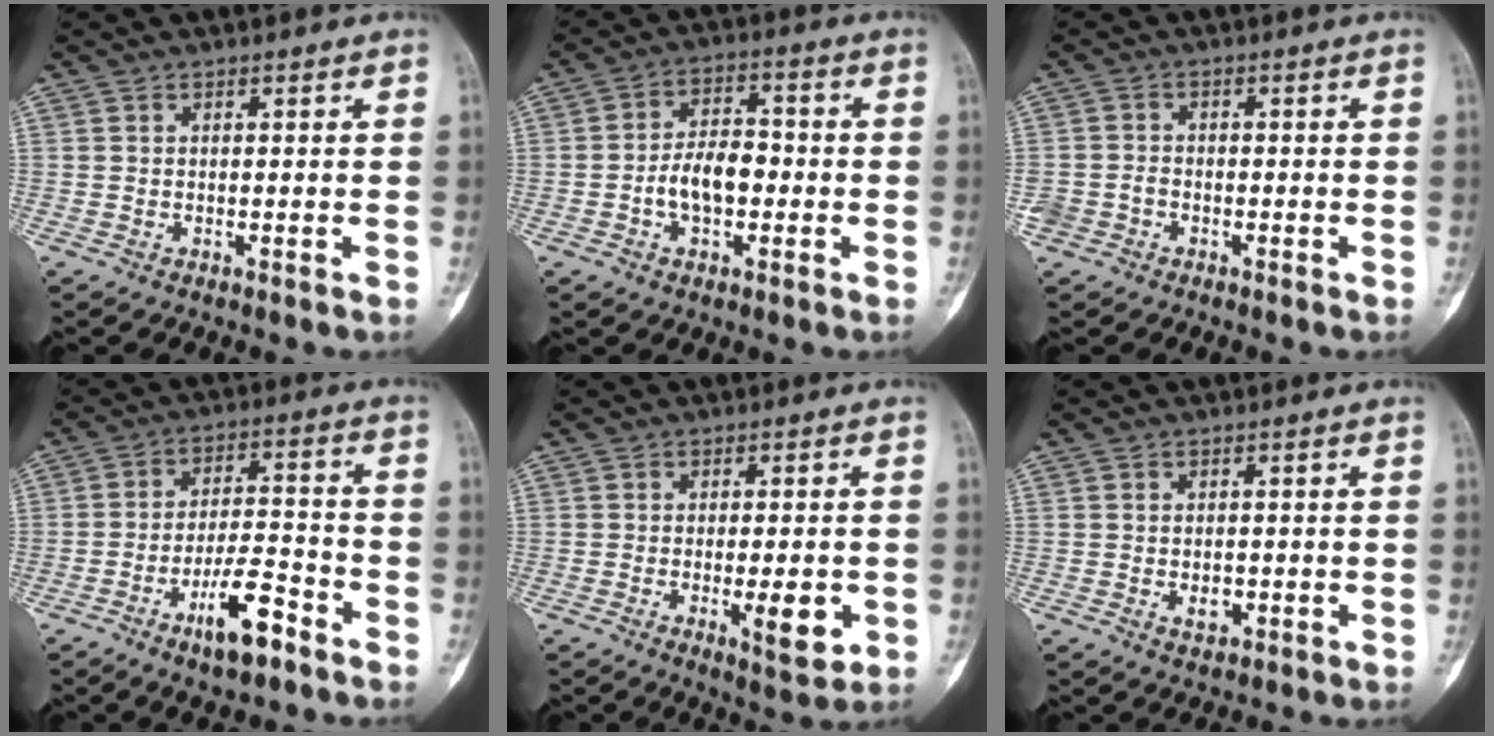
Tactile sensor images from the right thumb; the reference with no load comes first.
{"total": 8.3, "force": [-1.7, 4.9, 6.5], "torque": [-0.103, 0.027, -0.034]}
{"total": 3.6, "force": [-1.5, 3.0, 1.3], "torque": [-0.018, 0.017, -0.027]}
{"total": 10.1, "force": [-5.8, 3.4, 7.5], "torque": [-0.125, 0.040, -0.097]}
{"total": 7.2, "force": [-1.8, 2.5, 6.5], "torque": [-0.089, -0.009, -0.020]}
{"total": 2.8, "force": [-0.5, 1.9, 2.0], "torque": [-0.027, 0.000, -0.004]}